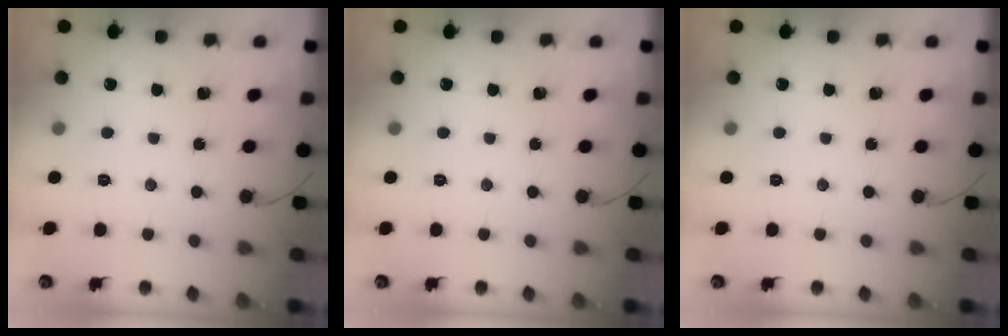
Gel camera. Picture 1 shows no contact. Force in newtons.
{"total": 0.0}
{"total": 0.0}